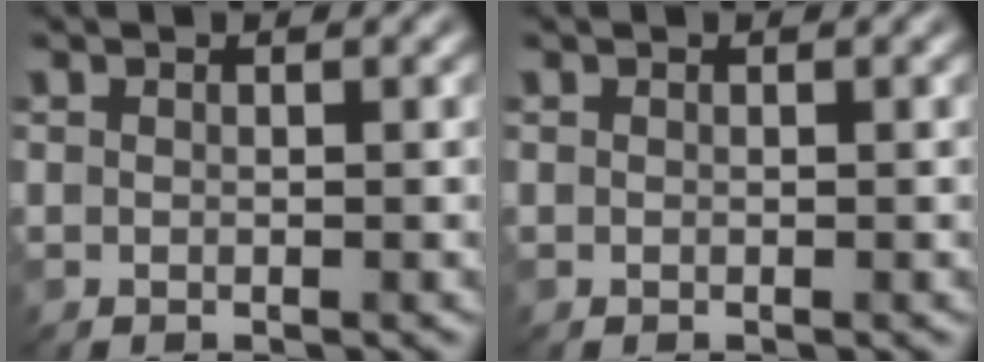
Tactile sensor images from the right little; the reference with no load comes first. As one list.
[{"total": 0.0}]